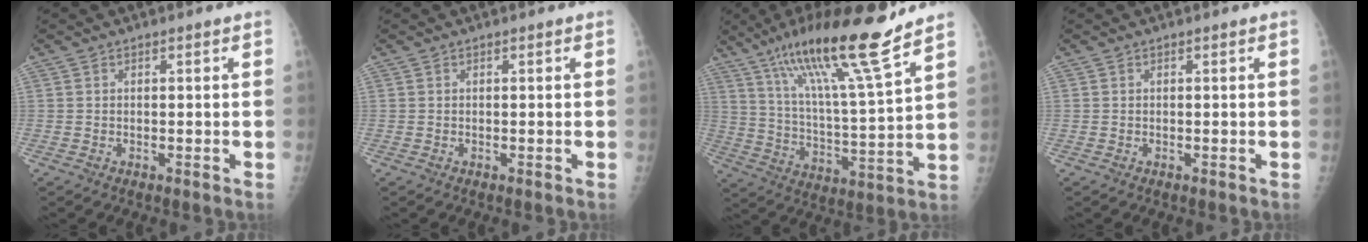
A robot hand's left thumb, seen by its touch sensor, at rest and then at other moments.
{"total": 0.0}
{"total": 19.1, "force": [13.6, 0.9, 13.4], "torque": [-0.218, -0.064, 0.235]}
{"total": 0.0}